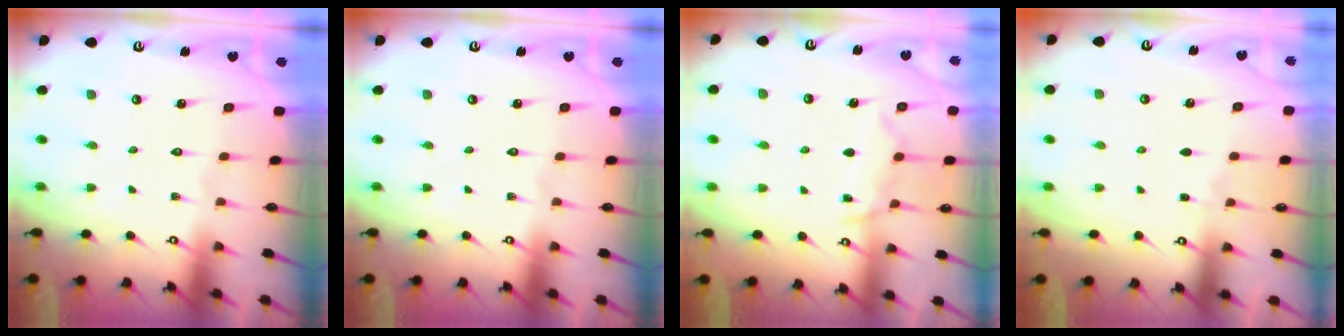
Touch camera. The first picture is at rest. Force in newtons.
{"total": 0.0}
{"total": 8.6, "press": 8.6, "slide": 0.9}
{"total": 2.9, "press": 2.9, "slide": 0.5}